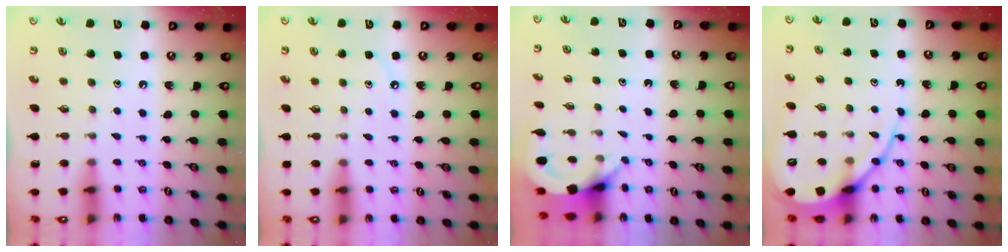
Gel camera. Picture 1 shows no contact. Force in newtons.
{"total": 3.2, "press": 3.1, "slide": 0.5}
{"total": 3.9, "press": 3.8, "slide": 0.3}
{"total": 11.2, "press": 11.2, "slide": 1.1}